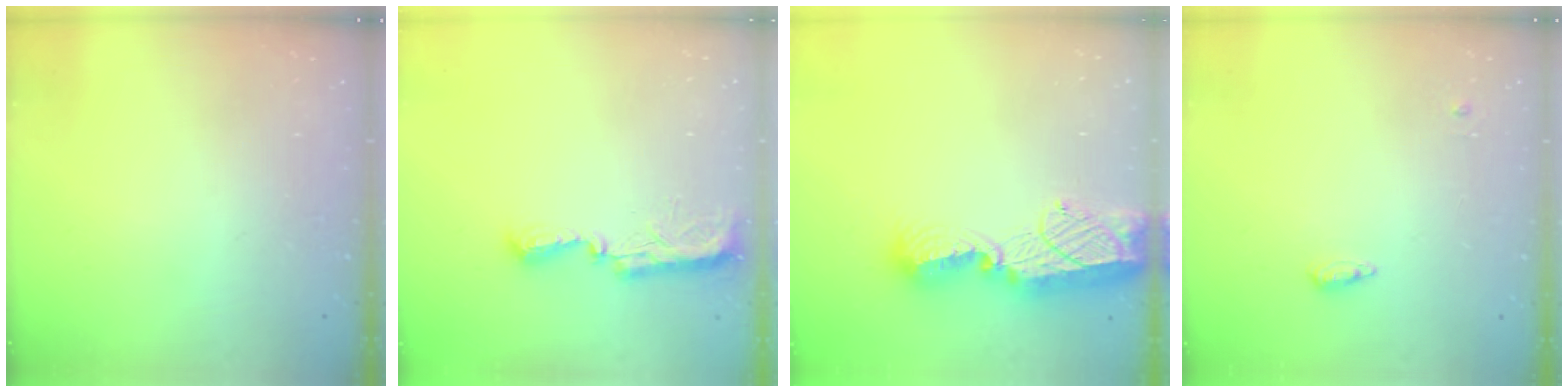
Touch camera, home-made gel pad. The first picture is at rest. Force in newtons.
{"total": 7.7, "press": 7.6, "slide": 0.7}
{"total": 14.7, "press": 14.7, "slide": 1.1}
{"total": 4.2, "press": 4.1, "slide": 0.8}